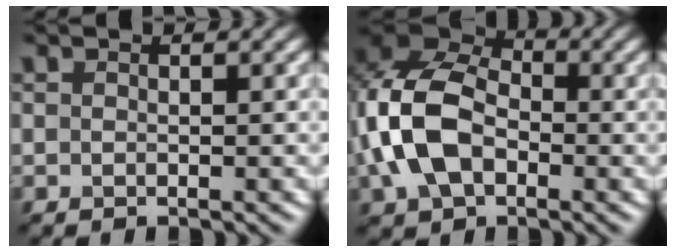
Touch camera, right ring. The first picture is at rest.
{"total": 9.3, "force": [-1.5, 6.4, 6.6], "torque": [-0.163, 0.010, -0.044]}